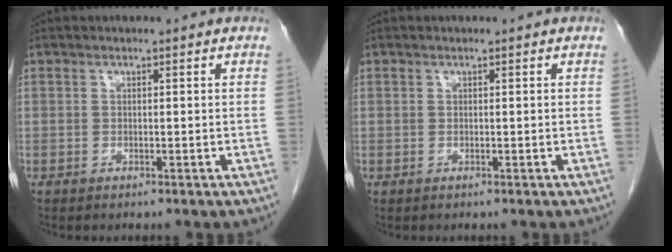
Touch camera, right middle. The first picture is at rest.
{"total": 0.0}